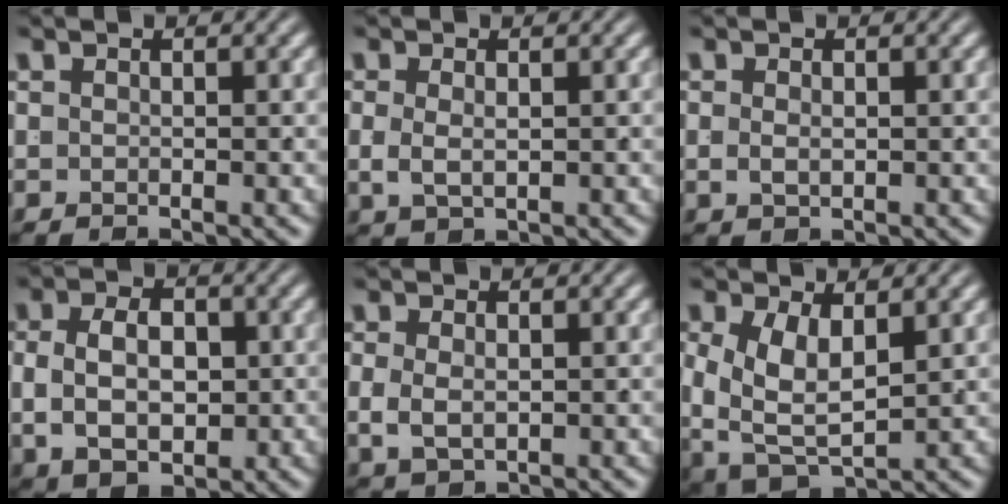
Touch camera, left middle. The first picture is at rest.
{"total": 1.7, "force": [0.2, 1.0, 1.4], "torque": [-0.033, -0.005, 0.013]}
{"total": 0.7, "force": [0.1, 0.3, 0.7], "torque": [-0.012, -0.002, 0.008]}
{"total": 7.4, "force": [-0.4, 5.2, 5.3], "torque": [-0.081, -0.005, 0.000]}
{"total": 2.4, "force": [-0.1, 1.6, 1.7], "torque": [-0.041, -0.007, 0.010]}
{"total": 7.7, "force": [-1.3, 6.1, 4.5], "torque": [-0.110, -0.046, 0.000]}